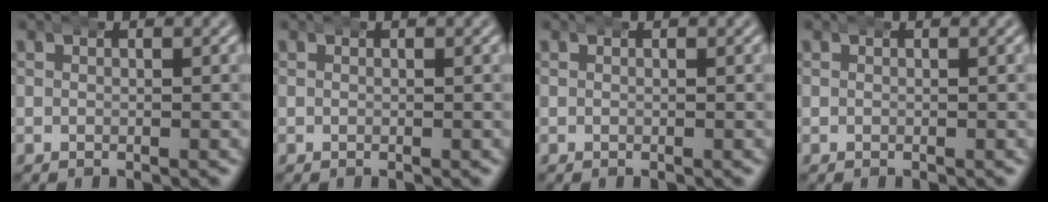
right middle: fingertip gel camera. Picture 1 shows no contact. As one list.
[{"total": 0.0}, {"total": 0.0}, {"total": 0.0}]